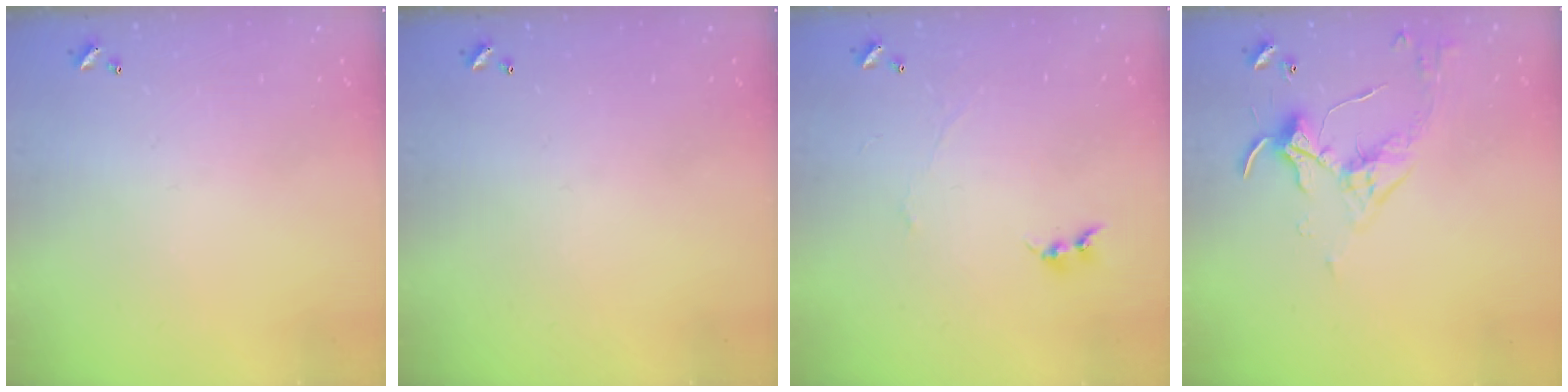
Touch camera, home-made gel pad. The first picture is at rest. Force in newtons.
{"total": 0.0}
{"total": 1.5, "press": 1.4, "slide": 0.5}
{"total": 3.4, "press": 3.4, "slide": 0.6}